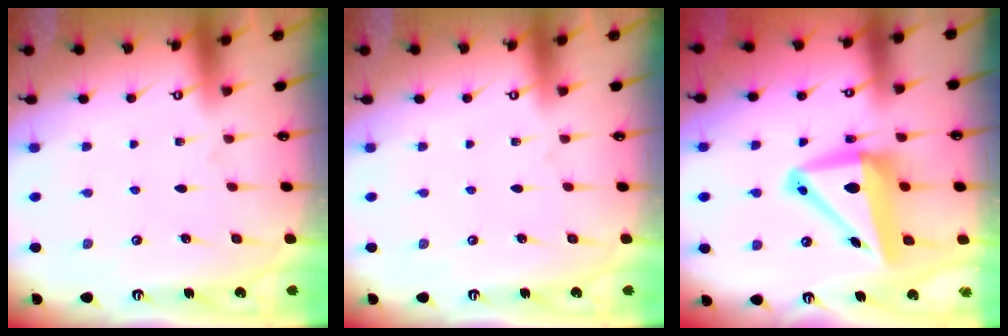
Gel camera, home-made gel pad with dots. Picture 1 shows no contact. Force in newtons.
{"total": 0.0}
{"total": 12.6, "press": 12.3, "slide": 2.8}